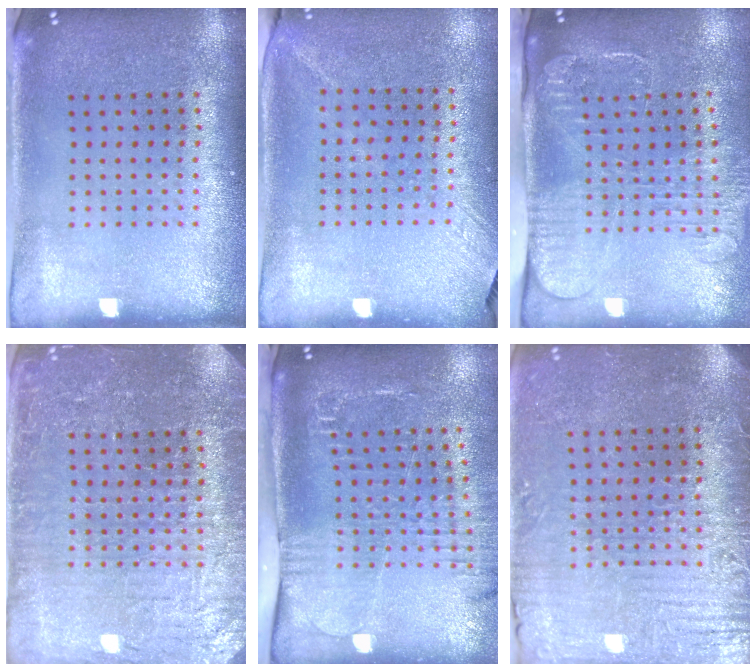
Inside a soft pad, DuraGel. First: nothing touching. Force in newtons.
{"total": 1.2, "press": 0.9, "slide": 0.9}
{"total": 2.6, "press": 2.1, "slide": 1.6}
{"total": 4.4, "press": 4.2, "slide": 1.3}
{"total": 2.6, "press": 2.0, "slide": 1.6}
{"total": 4.1, "press": 3.8, "slide": 1.4}